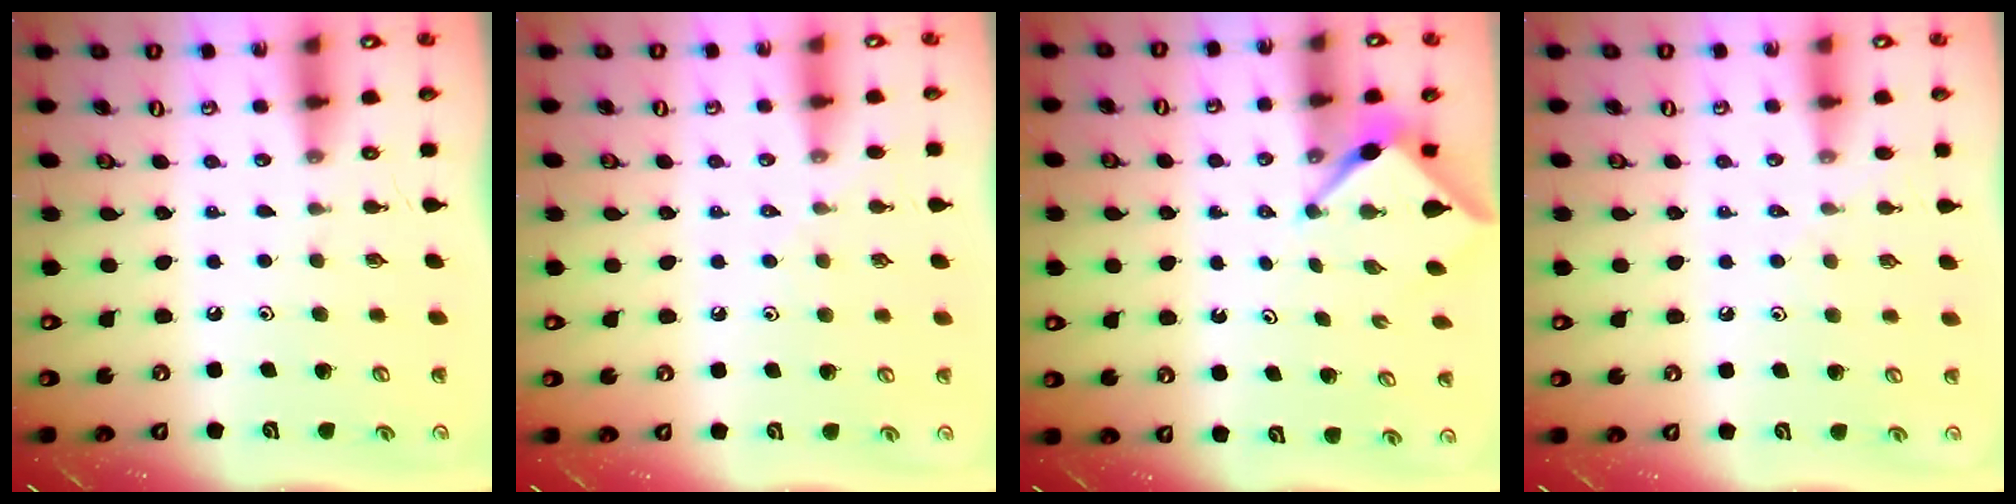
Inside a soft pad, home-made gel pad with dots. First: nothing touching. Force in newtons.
{"total": 4.6, "press": 4.5, "slide": 0.9}
{"total": 3.8, "press": 3.8, "slide": 0.3}
{"total": 5.6, "press": 5.5, "slide": 0.9}